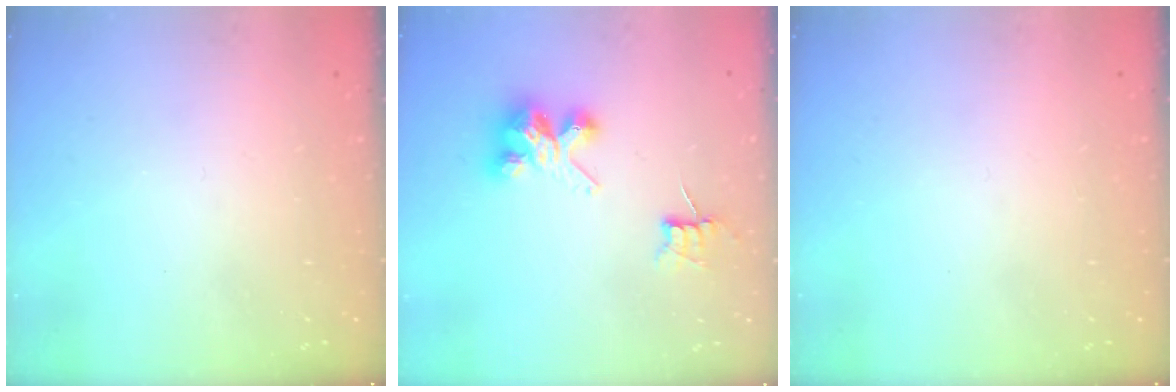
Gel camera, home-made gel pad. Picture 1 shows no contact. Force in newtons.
{"total": 6.8, "press": 6.8, "slide": 0.5}
{"total": 0.0}